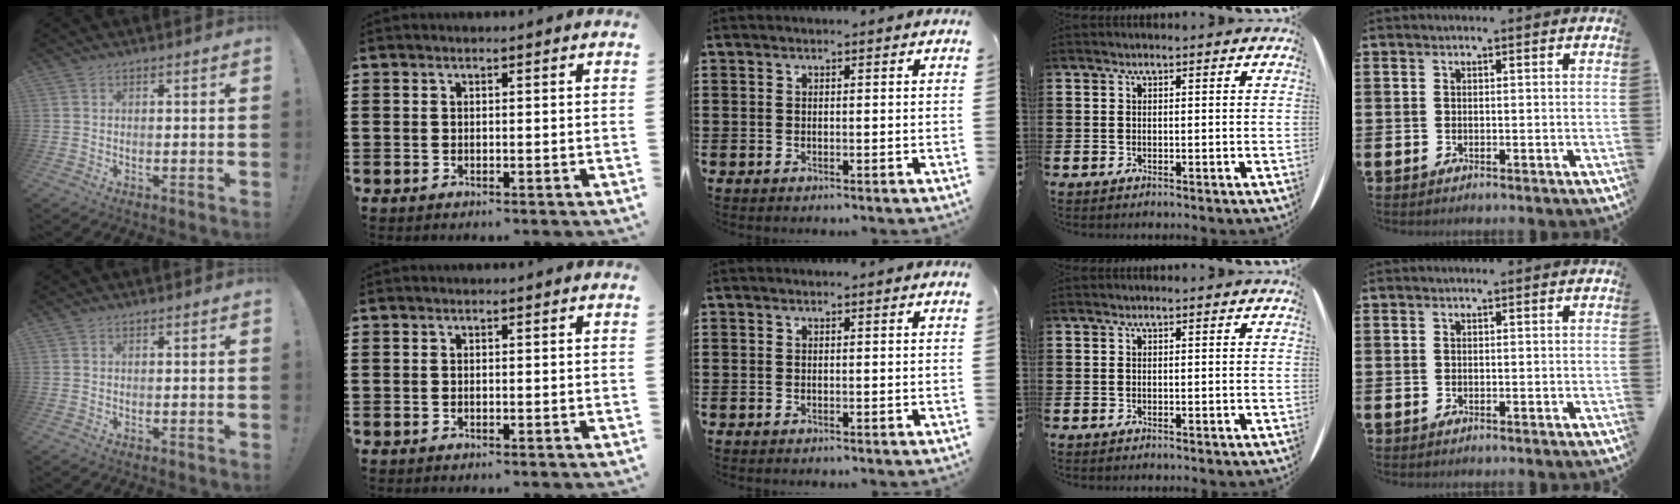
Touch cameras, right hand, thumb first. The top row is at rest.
{}